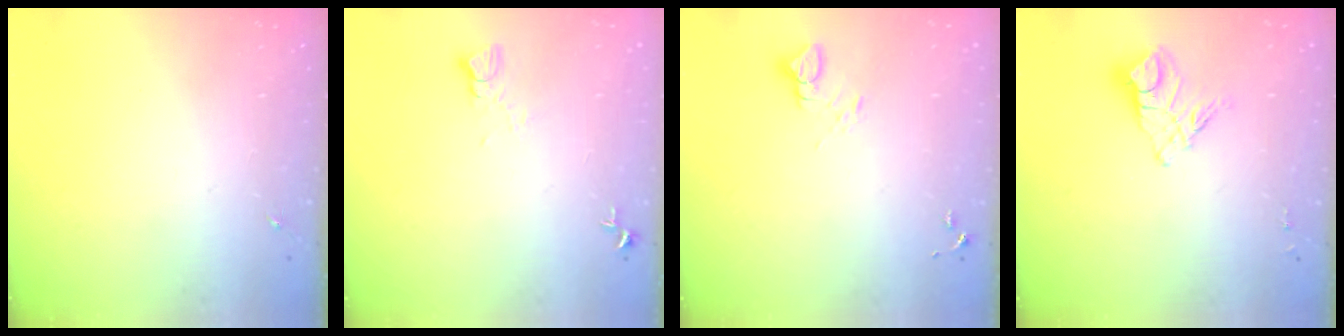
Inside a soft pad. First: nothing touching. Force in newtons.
{"total": 3.3, "press": 3.3, "slide": 0.3}
{"total": 3.4, "press": 3.4, "slide": 0.2}
{"total": 11.3, "press": 11.3, "slide": 1.1}